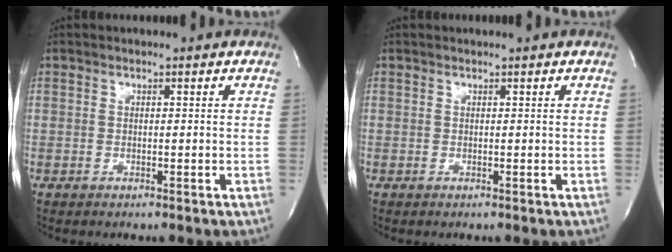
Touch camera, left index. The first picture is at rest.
{"total": 0.0}